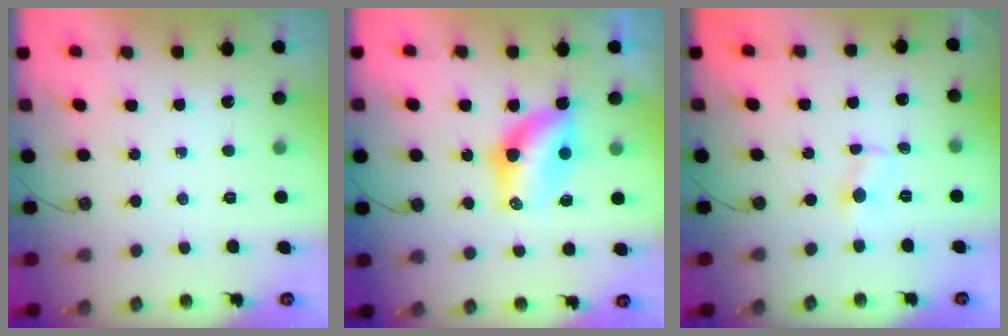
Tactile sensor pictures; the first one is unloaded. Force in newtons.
{"total": 9.5, "press": 8.5, "slide": 4.2}
{"total": 1.7, "press": 1.6, "slide": 0.2}